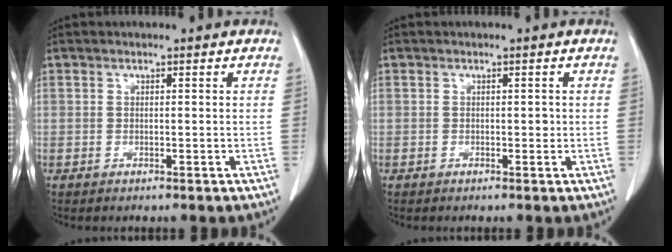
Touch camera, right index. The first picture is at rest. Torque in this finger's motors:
{"motor_torque": [0.17, -0.12, 0.00, 0.02]}